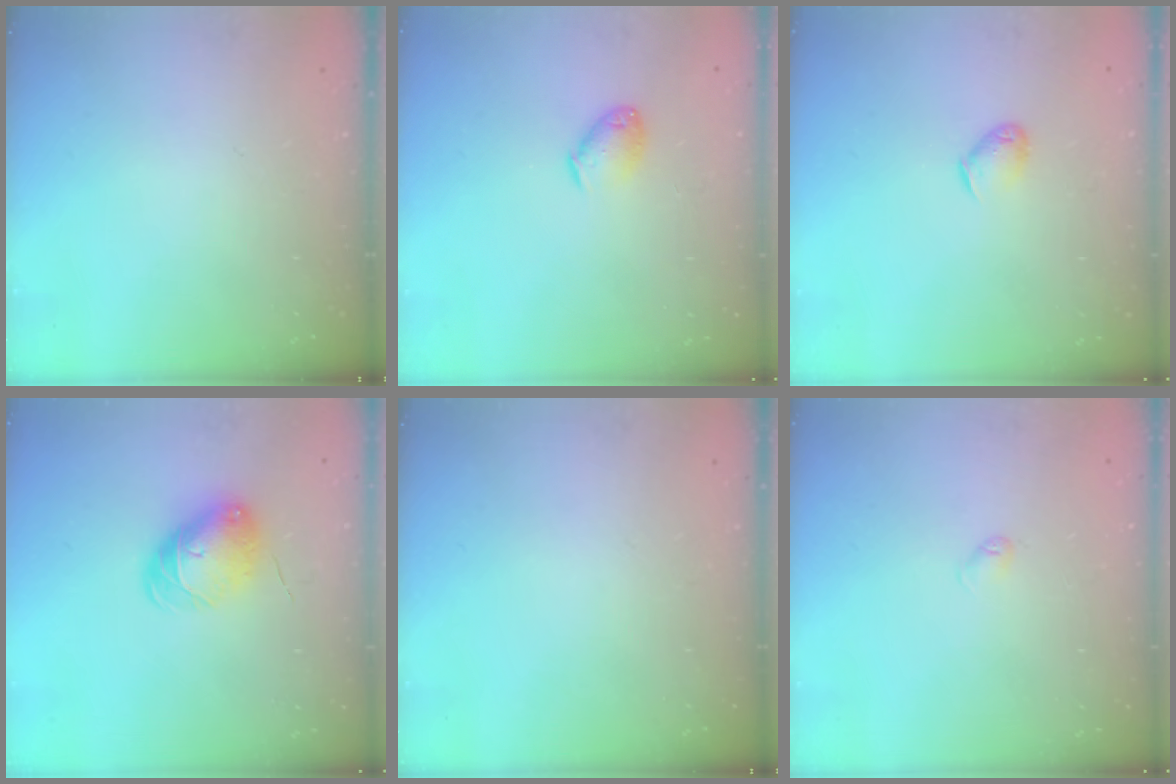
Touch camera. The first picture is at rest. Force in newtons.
{"total": 7.3, "press": 7.3, "slide": 0.8}
{"total": 3.6, "press": 3.6, "slide": 0.6}
{"total": 8.5, "press": 8.5, "slide": 0.4}
{"total": 0.0}
{"total": 2.9, "press": 2.8, "slide": 0.5}